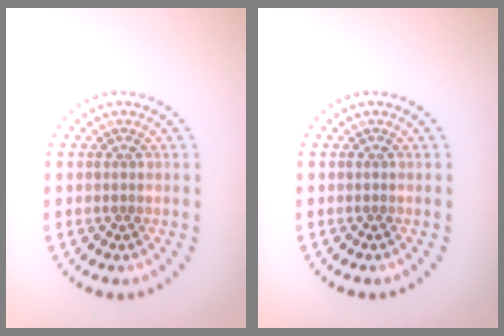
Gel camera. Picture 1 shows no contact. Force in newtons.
{"total": 0.0}